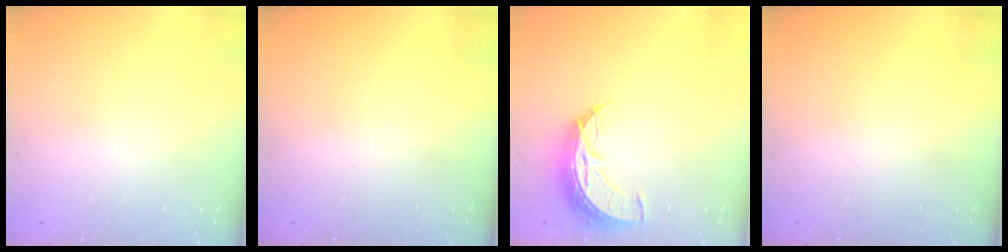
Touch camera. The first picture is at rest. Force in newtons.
{"total": 0.0}
{"total": 8.6, "press": 8.6, "slide": 0.8}
{"total": 0.0}